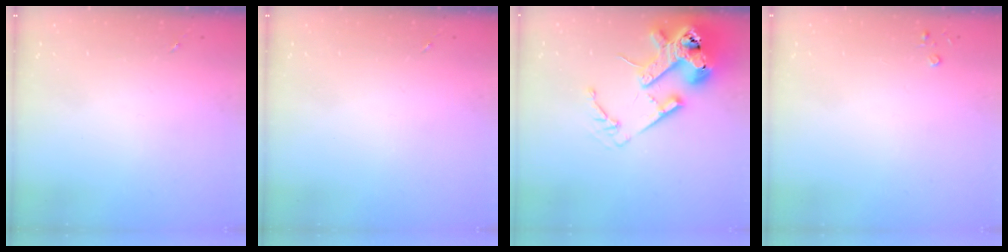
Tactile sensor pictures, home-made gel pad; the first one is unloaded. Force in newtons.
{"total": 0.0}
{"total": 18.0, "press": 17.9, "slide": 2.6}
{"total": 2.2, "press": 2.2, "slide": 0.3}